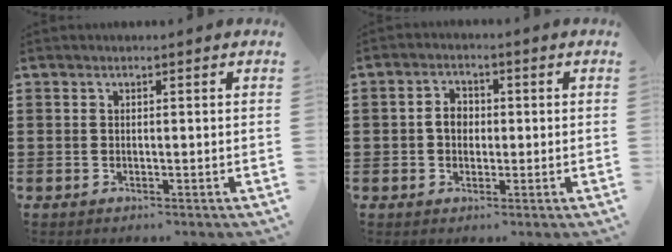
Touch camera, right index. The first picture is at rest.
{"total": 3.1, "force": [-0.2, 2.4, 2.0], "torque": [-0.044, 0.009, -0.006]}